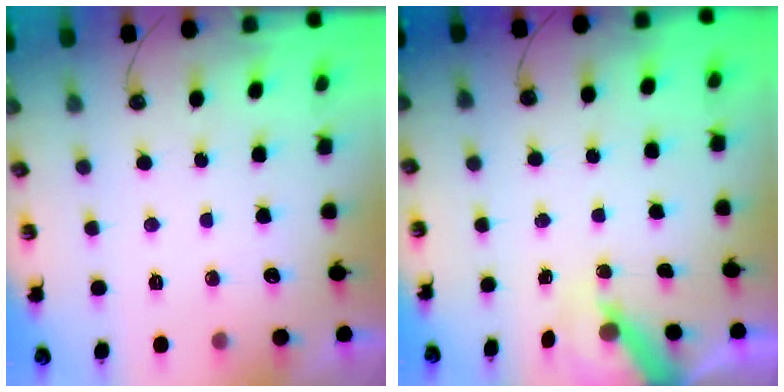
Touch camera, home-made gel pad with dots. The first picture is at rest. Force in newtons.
{"total": 6.6, "press": 6.5, "slide": 0.4}